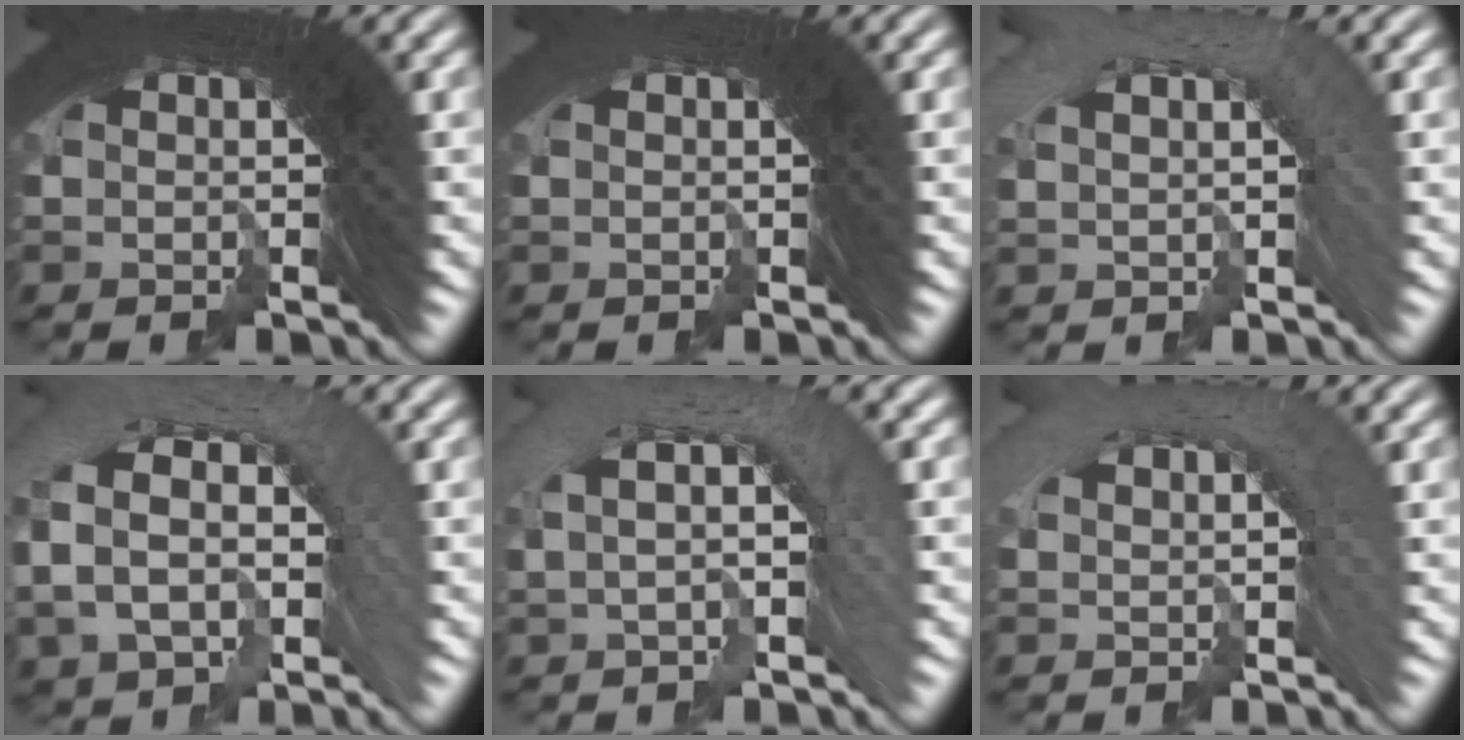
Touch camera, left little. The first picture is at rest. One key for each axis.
{"total": 1.5, "fx": -0.9, "fy": -0.5, "fz": -1.1, "tx": 0.009, "ty": -0.006, "tz": -0.010}
{"total": 3.1, "fx": -2.4, "fy": 1.9, "fz": -0.1, "tx": 0.000, "ty": 0.004, "tz": -0.041}
{"total": 5.2, "fx": -3.2, "fy": 4.0, "fz": 0.8, "tx": -0.030, "ty": 0.001, "tz": -0.054}
{"total": 3.9, "fx": -2.7, "fy": 2.8, "fz": 0.8, "tx": -0.002, "ty": 0.024, "tz": -0.058}
{"total": 2.8, "fx": -2.2, "fy": 1.6, "fz": -0.4, "tx": 0.003, "ty": -0.004, "tz": -0.034}